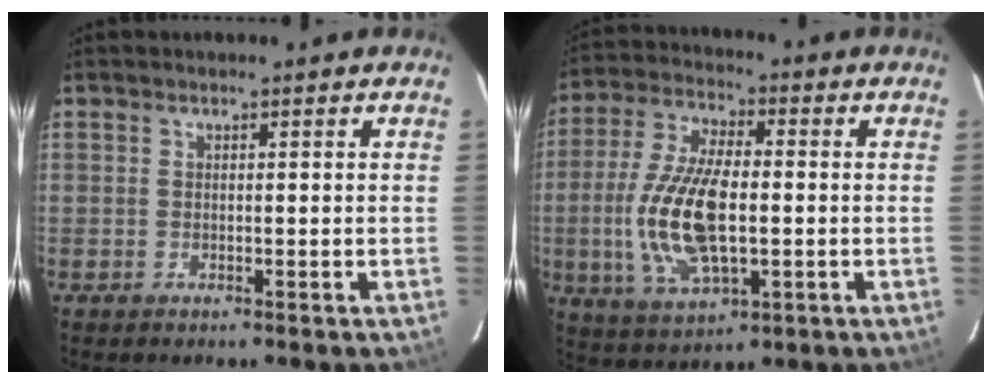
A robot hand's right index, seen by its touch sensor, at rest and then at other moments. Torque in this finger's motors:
{"motor_torque": [0.61, 0.00, 0.85, 0.21]}